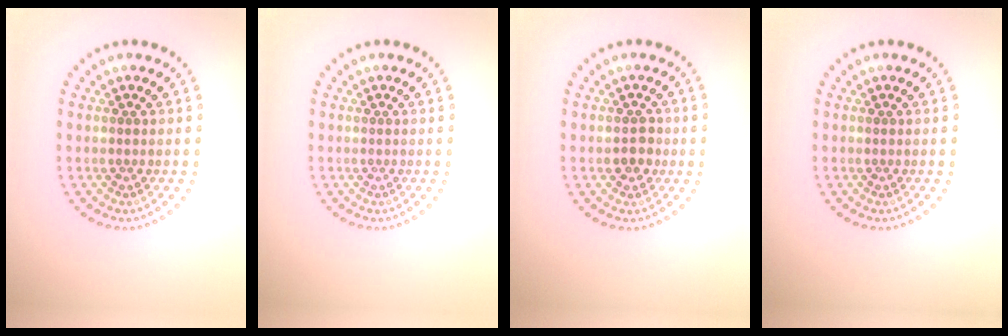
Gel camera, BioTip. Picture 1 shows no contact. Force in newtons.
{"total": 0.0}
{"total": 1.9, "press": 1.8, "slide": 0.7}
{"total": 0.0}